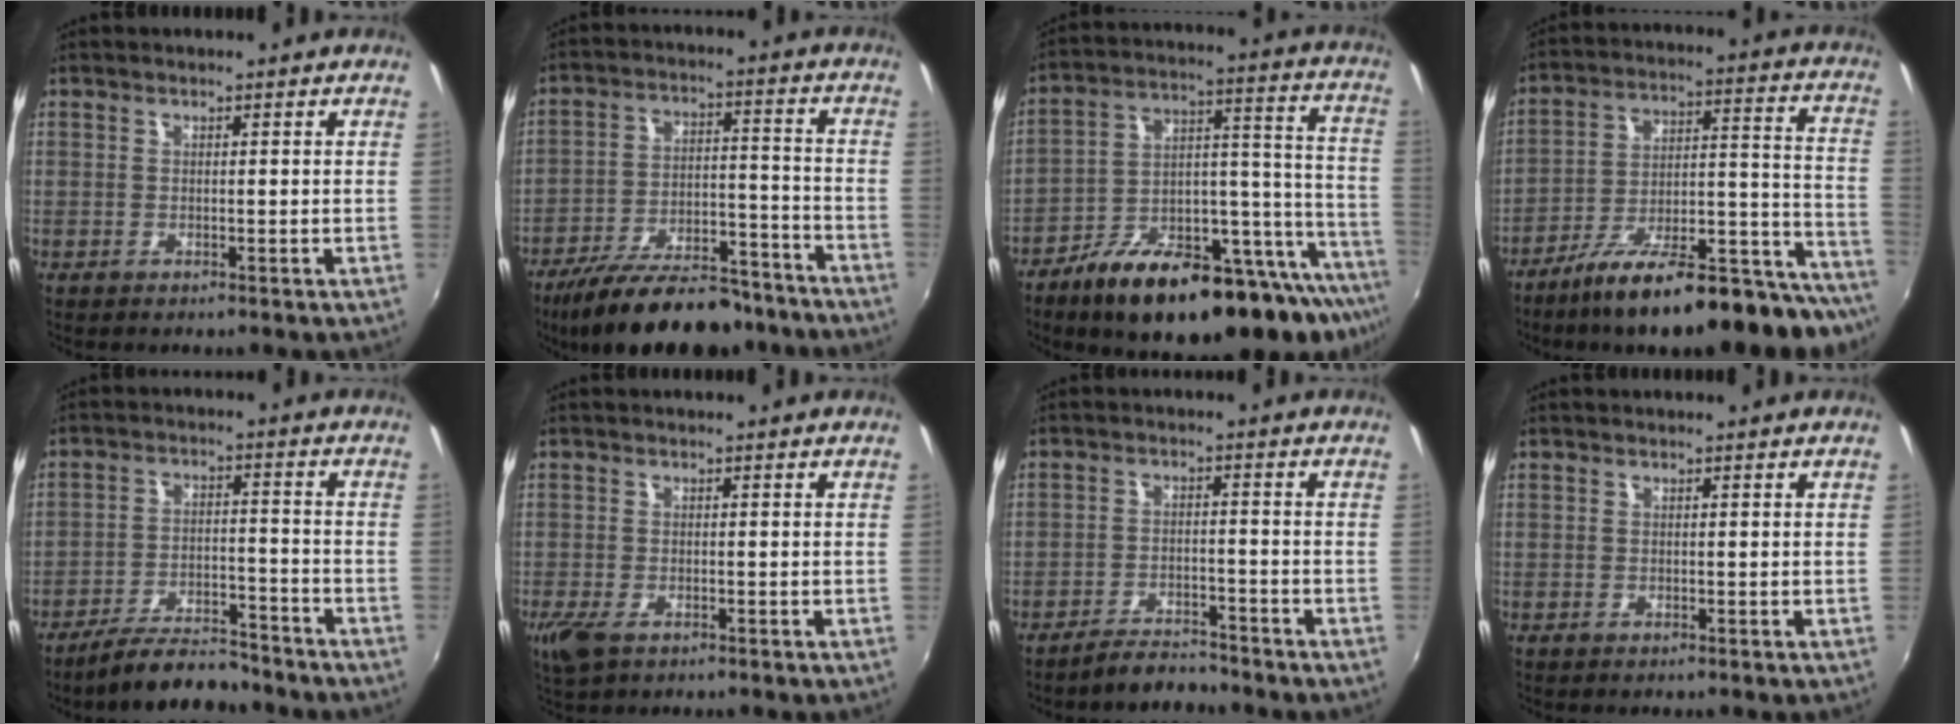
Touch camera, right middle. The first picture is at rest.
{"total": 21.8, "force": [-17.7, 7.3, 10.6], "torque": [-0.194, -0.008, -0.250]}
{"total": 26.7, "force": [-17.4, 7.8, 18.7], "torque": [-0.245, -0.004, -0.257]}
{"total": 27.7, "force": [-23.0, 5.3, 14.5], "torque": [-0.168, -0.013, -0.334]}
{"total": 10.5, "force": [-9.4, 2.2, 4.1], "torque": [-0.094, 0.000, -0.147]}
{"total": 4.1, "force": [-2.3, 2.0, 2.8], "torque": [-0.062, -0.015, -0.042]}
{"total": 5.0, "force": [-4.8, 0.9, 1.2], "torque": [-0.042, 0.005, -0.076]}
{"total": 0.0}